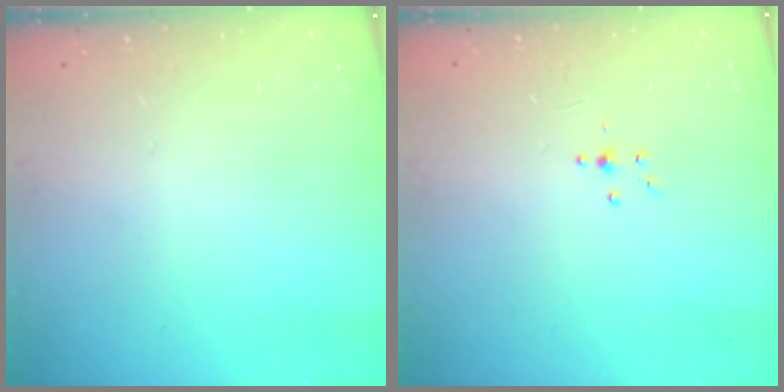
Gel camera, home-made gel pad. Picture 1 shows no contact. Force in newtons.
{"total": 3.0, "press": 2.8, "slide": 1.0}